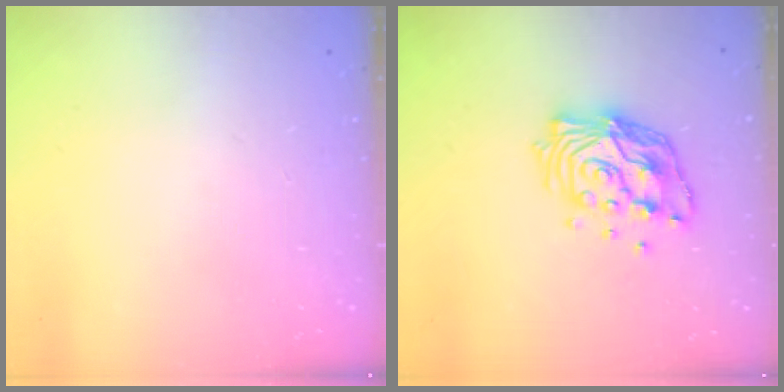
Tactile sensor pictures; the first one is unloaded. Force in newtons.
{"total": 14.3, "press": 14.2, "slide": 1.4}